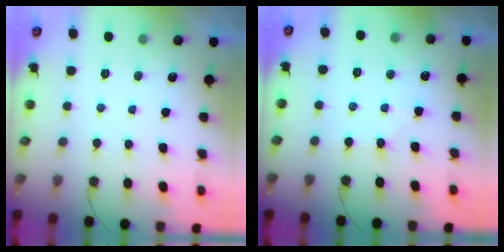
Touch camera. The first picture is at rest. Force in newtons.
{"total": 3.1, "press": 3.1, "slide": 0.5}